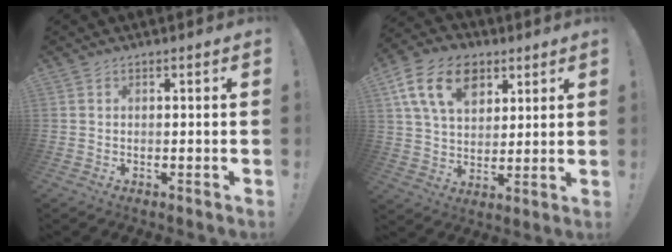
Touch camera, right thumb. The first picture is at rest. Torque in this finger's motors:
{"motor_torque": [0.82, 1.28, 0.28, 0.15, 0.38]}